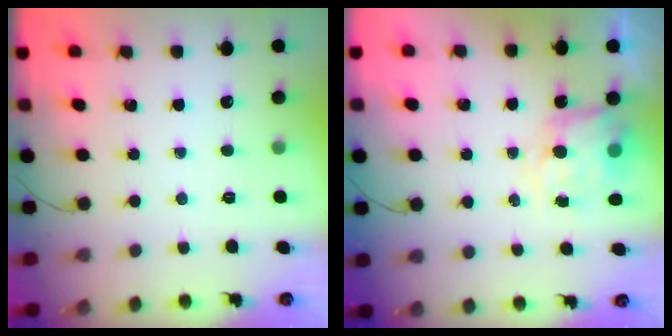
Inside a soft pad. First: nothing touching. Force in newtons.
{"total": 8.2, "press": 8.1, "slide": 0.9}